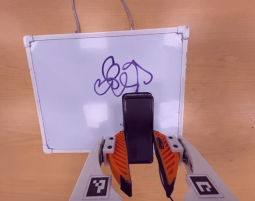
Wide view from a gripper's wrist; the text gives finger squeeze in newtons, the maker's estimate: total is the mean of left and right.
{"total": 5.2, "left": 4.0, "right": 6.4}